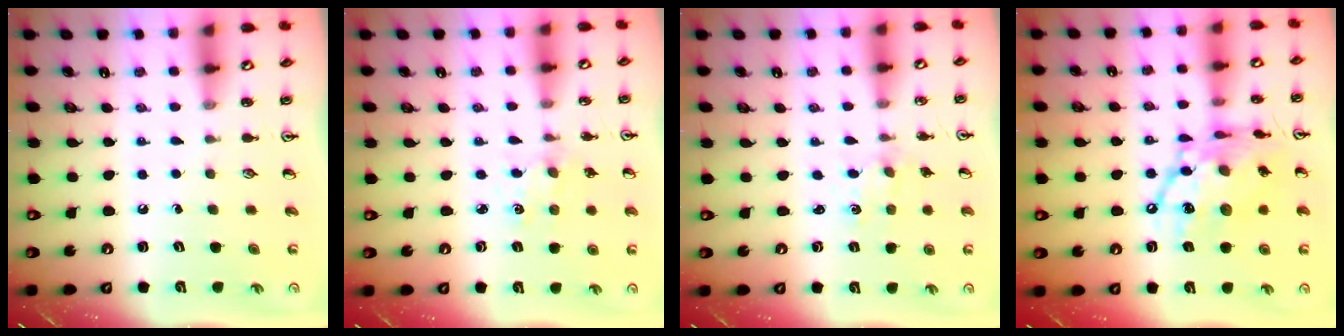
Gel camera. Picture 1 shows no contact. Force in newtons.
{"total": 2.1, "press": 2.1, "slide": 0.4}
{"total": 1.1, "press": 1.1, "slide": 0.4}
{"total": 17.7, "press": 17.7, "slide": 1.4}